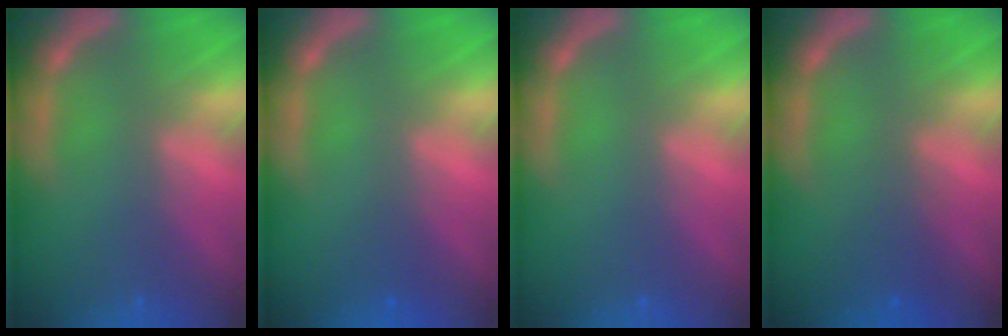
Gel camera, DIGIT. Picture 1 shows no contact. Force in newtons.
{"total": 1.0}
{"total": 0.0}
{"total": 1.9}